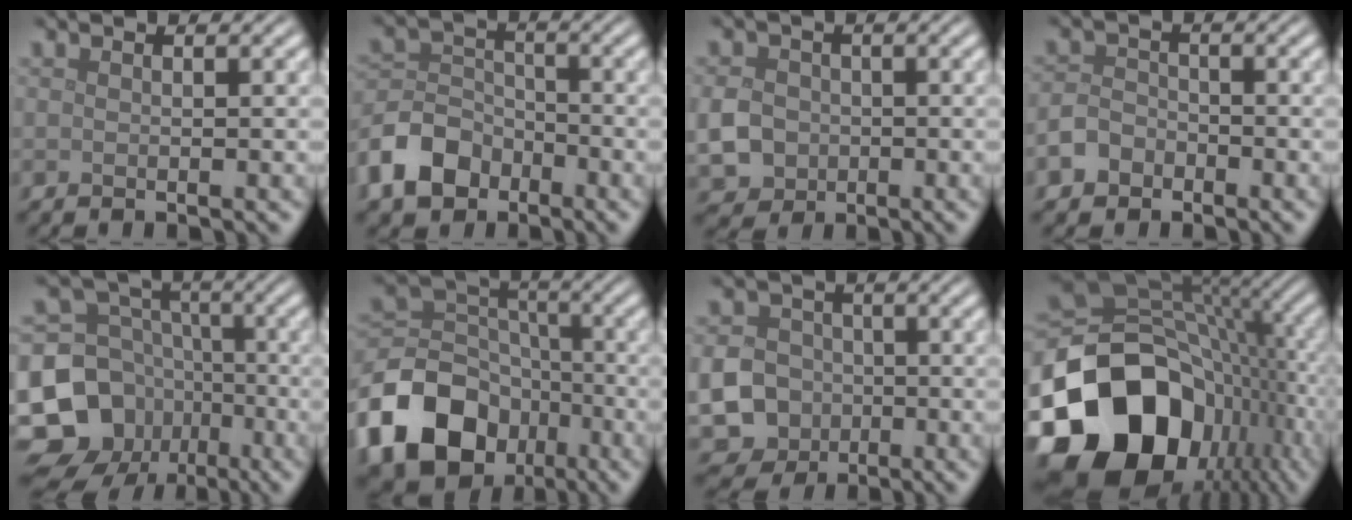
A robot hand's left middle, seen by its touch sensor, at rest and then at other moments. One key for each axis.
{"total": 5.8, "fx": -3.5, "fy": 4.0, "fz": 2.4, "tx": -0.049, "ty": 0.002, "tz": -0.082}
{"total": 4.0, "fx": -0.8, "fy": 3.5, "fz": 1.8, "tx": -0.045, "ty": -0.005, "tz": -0.018}
{"total": 2.7, "fx": -1.7, "fy": 1.9, "fz": 1.0, "tx": -0.018, "ty": 0.002, "tz": -0.040}
{"total": 14.5, "fx": -7.5, "fy": 11.7, "fz": 4.3, "tx": -0.105, "ty": -0.028, "tz": -0.131}
{"total": 14.9, "fx": -7.7, "fy": 11.0, "fz": 6.5, "tx": -0.170, "ty": -0.013, "tz": -0.144}
{"total": 13.9, "fx": -4.3, "fy": 12.7, "fz": 3.7, "tx": -0.107, "ty": -0.036, "tz": -0.099}
{"total": 18.9, "fx": -6.5, "fy": 14.0, "fz": 10.9, "tx": -0.232, "ty": -0.039, "tz": -0.098}